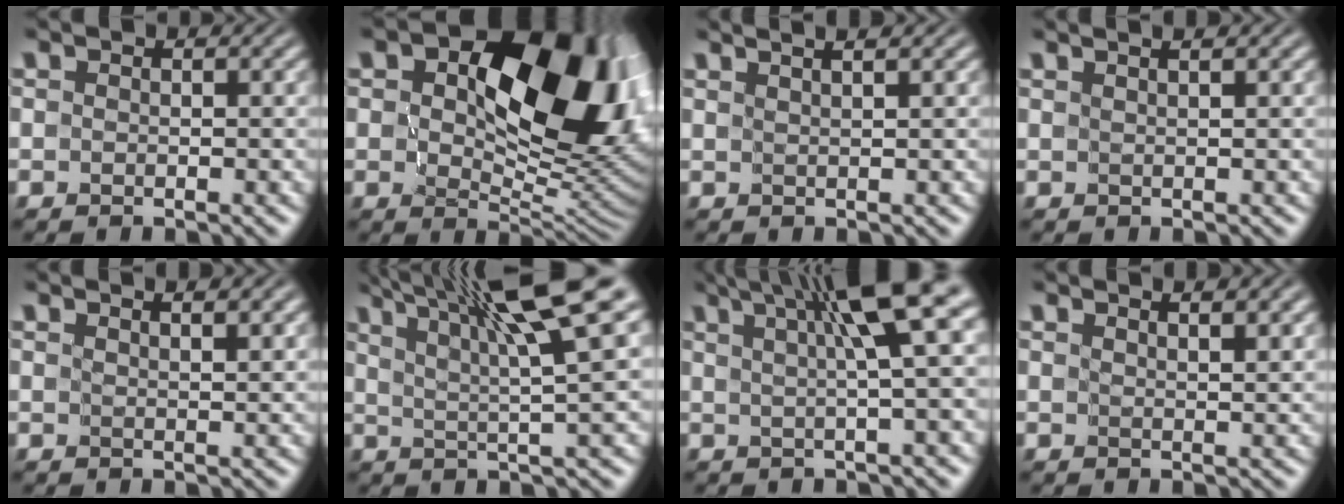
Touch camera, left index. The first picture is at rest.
{"total": 15.7, "force": [4.0, 8.9, 12.3], "torque": [-0.151, 0.007, 0.067]}
{"total": 3.6, "force": [2.5, 1.2, 2.3], "torque": [-0.018, 0.030, 0.005]}
{"total": 1.5, "force": [1.2, 0.2, 0.9], "torque": [-0.011, 0.000, 0.005]}
{"total": 1.5, "force": [1.3, -0.1, 0.7], "torque": [-0.012, 0.002, 0.019]}
{"total": 10.9, "force": [6.0, 1.3, 9.0], "torque": [-0.125, 0.026, 0.096]}
{"total": 8.3, "force": [3.4, 1.3, 7.5], "torque": [-0.089, 0.031, 0.052]}
{"total": 1.9, "force": [1.6, 0.1, 1.0], "torque": [-0.011, 0.001, 0.021]}